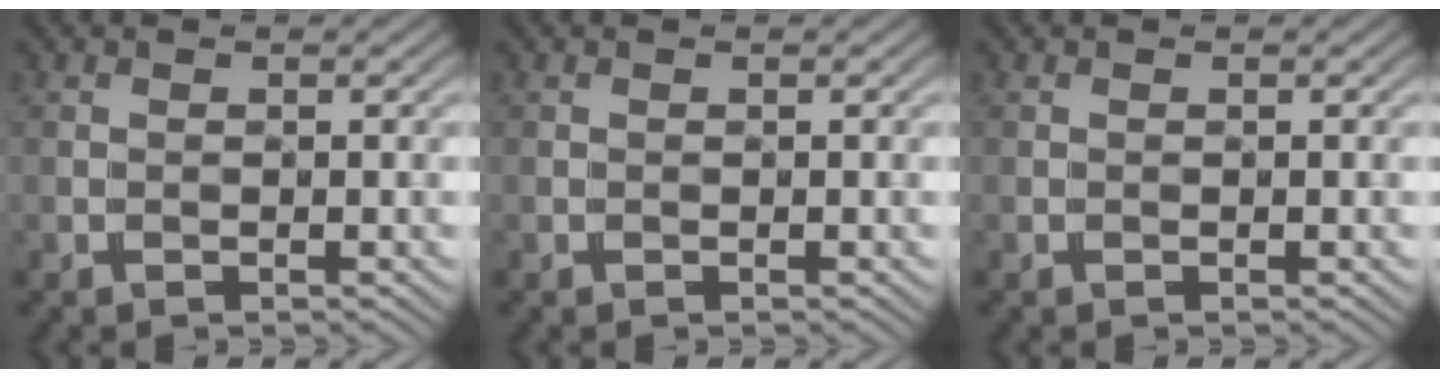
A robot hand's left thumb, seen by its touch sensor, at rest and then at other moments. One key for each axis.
{"total": 0.0}
{"total": 0.0}